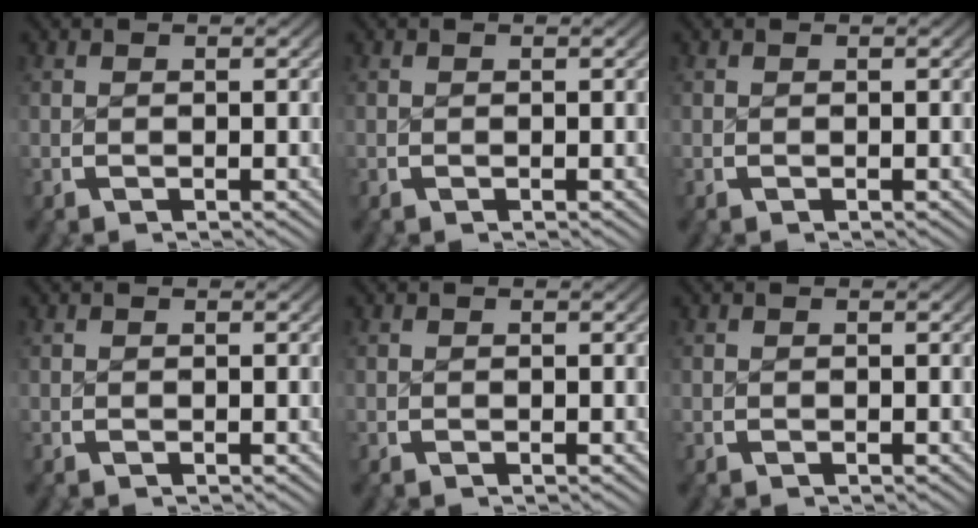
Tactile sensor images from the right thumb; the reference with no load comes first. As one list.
[{"total": 0.0}, {"total": 0.0}, {"total": 0.0}, {"total": 0.0}, {"total": 0.0}]